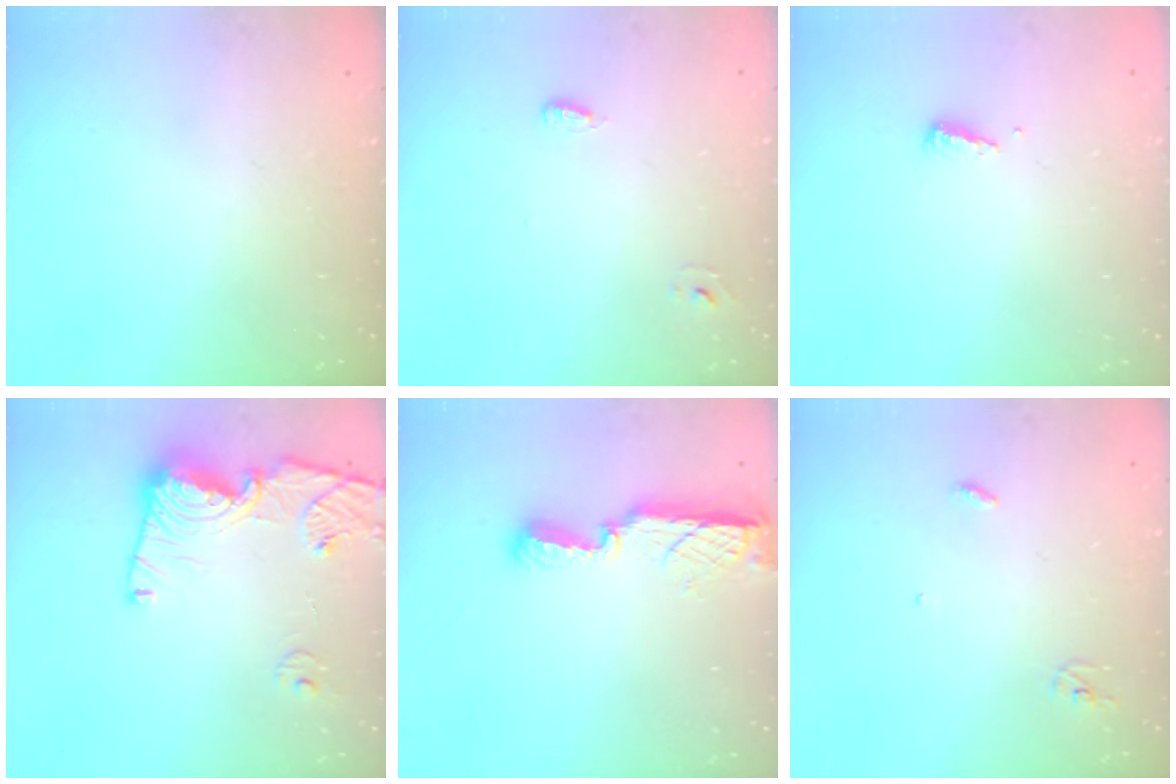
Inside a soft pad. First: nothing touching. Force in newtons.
{"total": 2.6, "press": 2.5, "slide": 0.6}
{"total": 3.6, "press": 3.6, "slide": 0.4}
{"total": 14.7, "press": 14.6, "slide": 1.8}
{"total": 7.6, "press": 7.6, "slide": 0.2}
{"total": 3.0, "press": 2.9, "slide": 0.2}